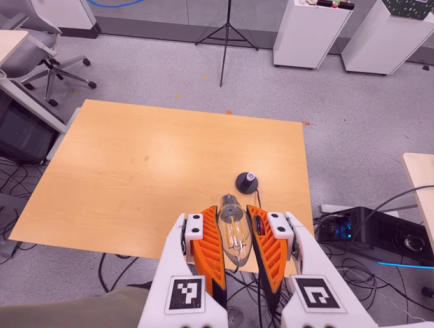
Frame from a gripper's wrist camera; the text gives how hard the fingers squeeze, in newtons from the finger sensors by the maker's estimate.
{"total": 19.9, "left": 21.1, "right": 18.8}